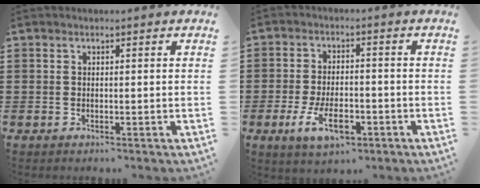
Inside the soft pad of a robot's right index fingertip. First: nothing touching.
{"total": 6.8, "force": [-3.0, 3.2, 5.2], "torque": [-0.112, -0.005, -0.056]}